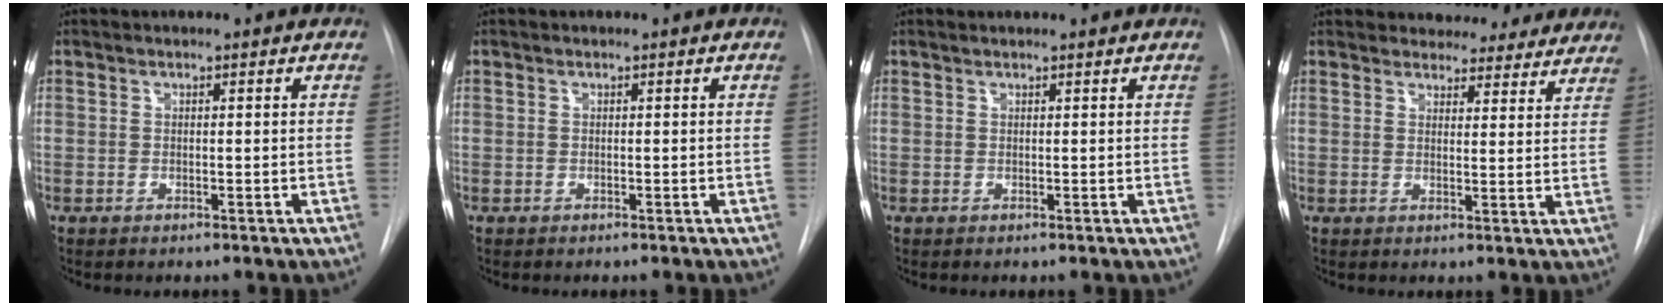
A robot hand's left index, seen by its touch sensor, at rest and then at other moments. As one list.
[{"total": 0.0}, {"total": 1.4, "force": [1.3, 0.1, 0.4], "torque": [-0.008, 0.015, 0.014]}, {"total": 12.7, "force": [11.6, 4.7, 2.5], "torque": [-0.004, -0.010, 0.124]}]